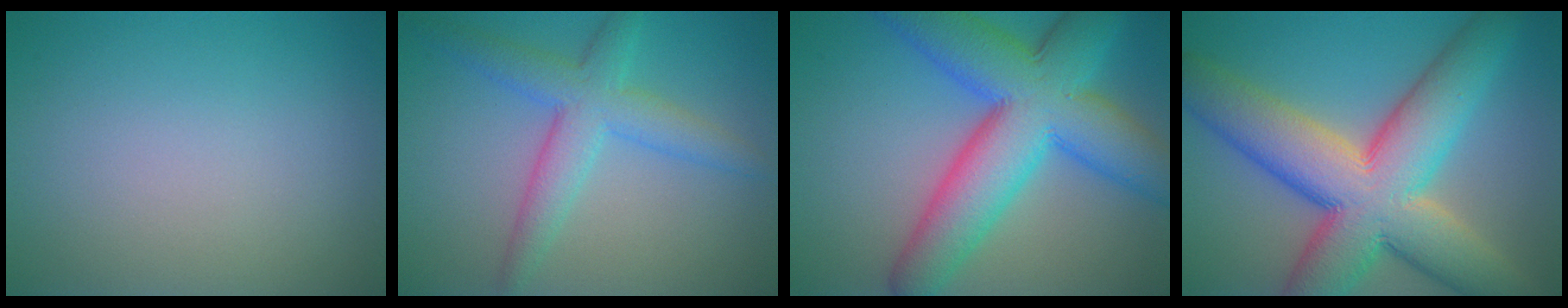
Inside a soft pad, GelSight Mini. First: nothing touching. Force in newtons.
{"total": 3.5, "press": 3.5, "slide": 0.3}
{"total": 12.0, "press": 12.0, "slide": 0.2}
{"total": 13.7, "press": 13.7, "slide": 0.6}